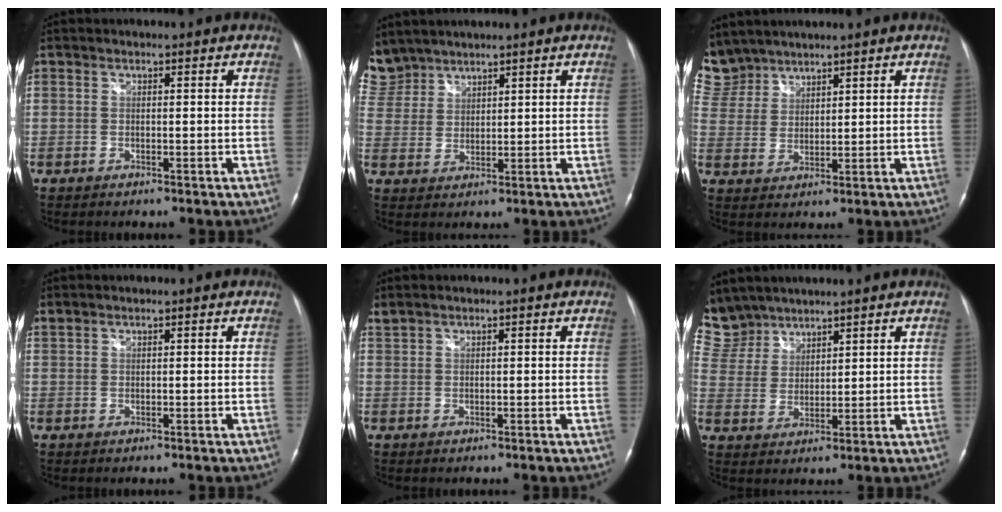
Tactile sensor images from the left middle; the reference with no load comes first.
{"total": 7.9, "force": [6.9, 3.8, 0.5], "torque": [-0.028, 0.012, 0.153]}
{"total": 8.8, "force": [7.8, 4.1, 0.6], "torque": [-0.035, 0.014, 0.173]}
{"total": 0.9, "force": [0.8, -0.1, 0.3], "torque": [-0.021, 0.014, 0.025]}
{"total": 1.0, "force": [1.0, 0.0, 0.3], "torque": [-0.017, 0.020, 0.028]}
{"total": 10.1, "force": [8.8, 4.8, 0.7], "torque": [-0.041, 0.017, 0.193]}